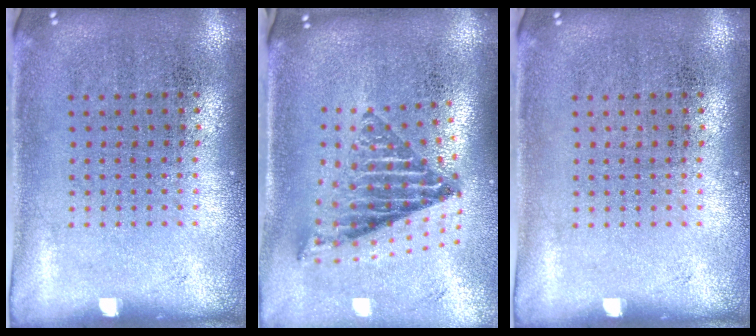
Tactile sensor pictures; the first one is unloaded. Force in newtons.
{"total": 1.9, "press": 1.5, "slide": 1.2}
{"total": 0.0}